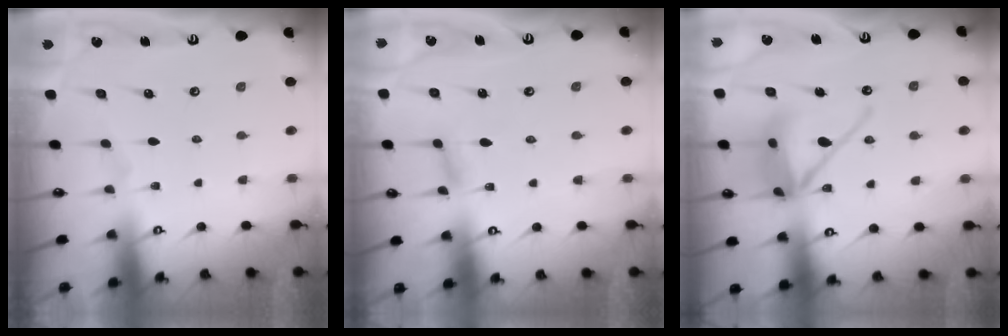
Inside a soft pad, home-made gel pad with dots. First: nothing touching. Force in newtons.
{"total": 4.9, "press": 4.8, "slide": 0.7}
{"total": 14.8, "press": 14.6, "slide": 1.9}